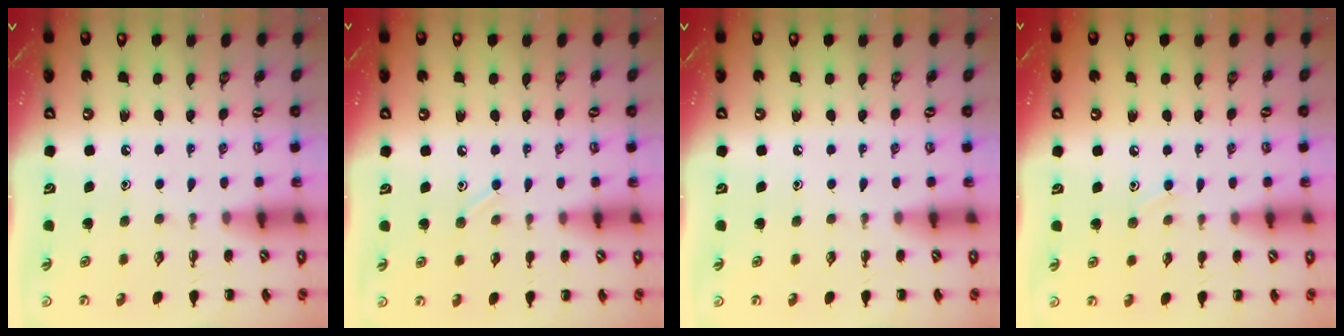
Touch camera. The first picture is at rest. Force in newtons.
{"total": 5.3, "press": 4.9, "slide": 2.0}
{"total": 0.0}
{"total": 6.8, "press": 6.4, "slide": 2.3}